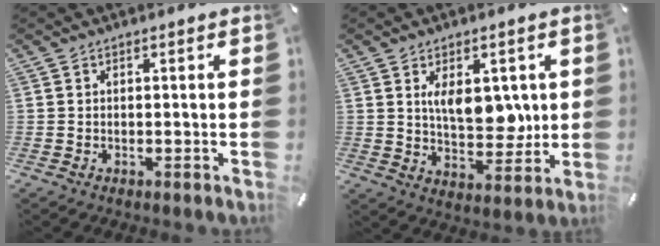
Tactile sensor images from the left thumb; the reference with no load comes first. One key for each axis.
{"total": 9.2, "fx": 2.3, "fy": 5.6, "fz": 7.0, "tx": -0.099, "ty": -0.012, "tz": 0.038}